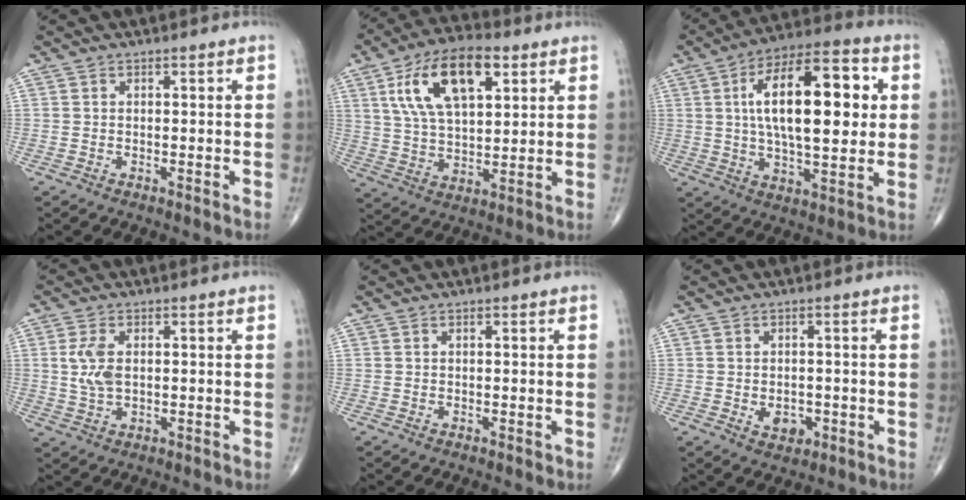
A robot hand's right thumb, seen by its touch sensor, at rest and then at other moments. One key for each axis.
{"total": 16.8, "fx": 6.6, "fy": 8.1, "fz": 13.1, "tx": -0.222, "ty": -0.005, "tz": 0.117}
{"total": 21.2, "fx": 3.9, "fy": 8.9, "fz": 18.8, "tx": -0.284, "ty": 0.009, "tz": 0.056}
{"total": 5.3, "fx": 0.7, "fy": 3.0, "fz": 4.4, "tx": -0.096, "ty": -0.001, "tz": 0.016}
{"total": 0.5, "fx": 0.0, "fy": 0.3, "fz": 0.4, "tx": -0.006, "ty": -0.001, "tz": 0.000}
{"total": 3.8, "fx": -1.0, "fy": 2.7, "fz": 2.5, "tx": -0.025, "ty": 0.002, "tz": -0.007}